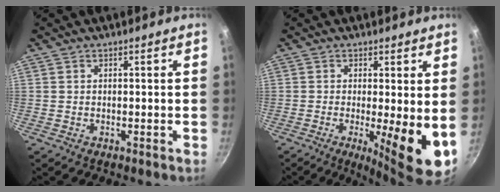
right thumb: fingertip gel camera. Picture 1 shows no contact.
{"total": 9.9, "force": [-1.0, 1.9, 9.7], "torque": [-0.127, -0.019, -0.010]}